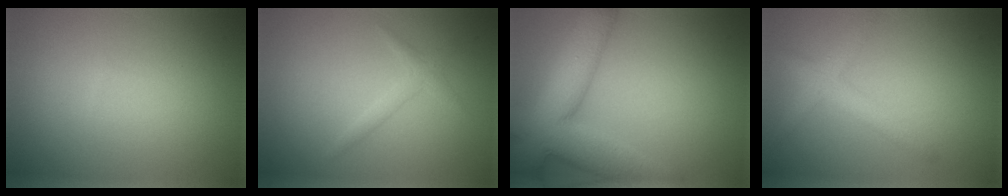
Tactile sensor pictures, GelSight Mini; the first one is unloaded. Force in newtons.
{"total": 1.4, "press": 1.4, "slide": 0.1}
{"total": 10.9, "press": 10.9, "slide": 0.8}
{"total": 2.9, "press": 2.9, "slide": 0.1}